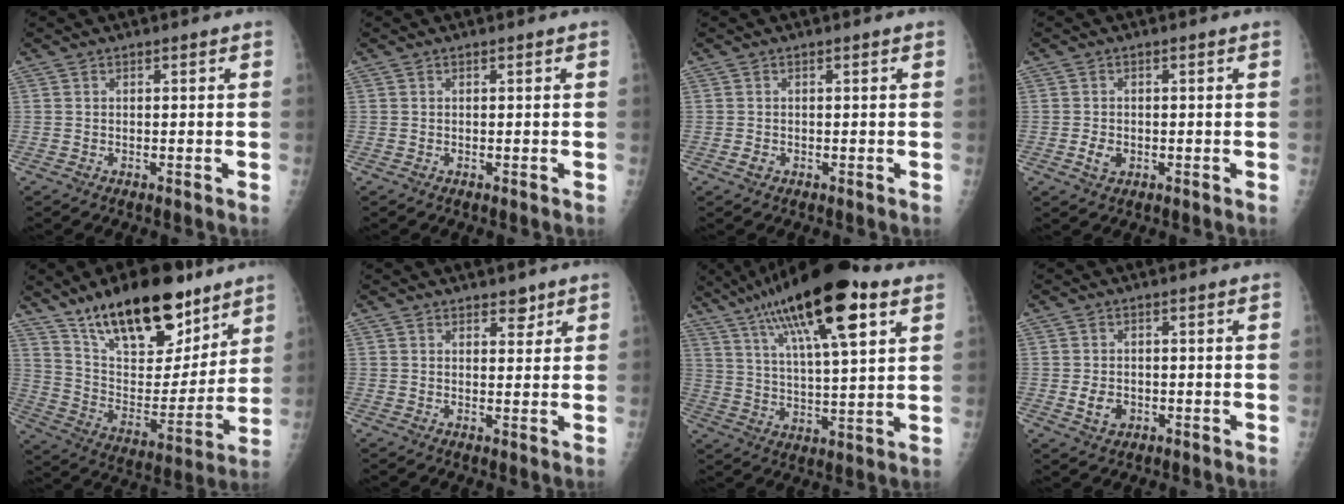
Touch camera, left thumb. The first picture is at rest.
{"total": 0.0}
{"total": 1.0, "force": [-0.3, 0.8, 0.5], "torque": [-0.009, -0.001, -0.005]}
{"total": 2.5, "force": [-0.6, 1.9, 1.5], "torque": [-0.025, 0.001, -0.009]}
{"total": 24.6, "force": [16.9, 10.4, 14.5], "torque": [-0.190, -0.073, 0.281]}
{"total": 2.6, "force": [1.9, 1.4, 1.2], "torque": [0.000, -0.012, 0.027]}
{"total": 22.0, "force": [11.9, 5.6, 17.6], "torque": [-0.291, -0.015, 0.205]}
{"total": 3.5, "force": [-0.7, 2.8, 2.0], "torque": [-0.027, 0.001, -0.006]}